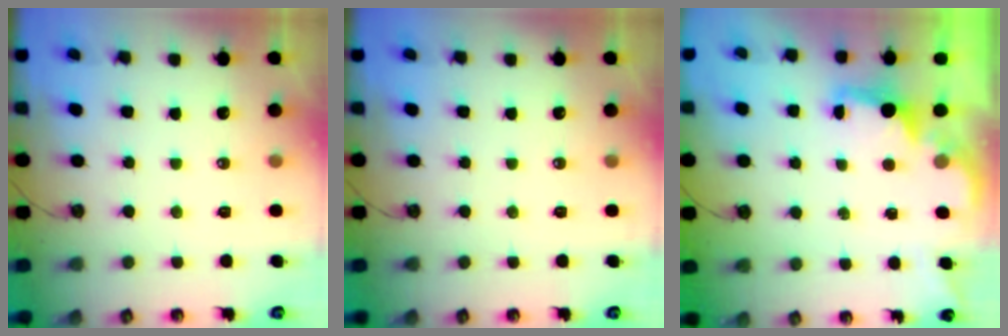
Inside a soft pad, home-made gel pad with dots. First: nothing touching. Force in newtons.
{"total": 0.0}
{"total": 2.0, "press": 1.9, "slide": 0.8}